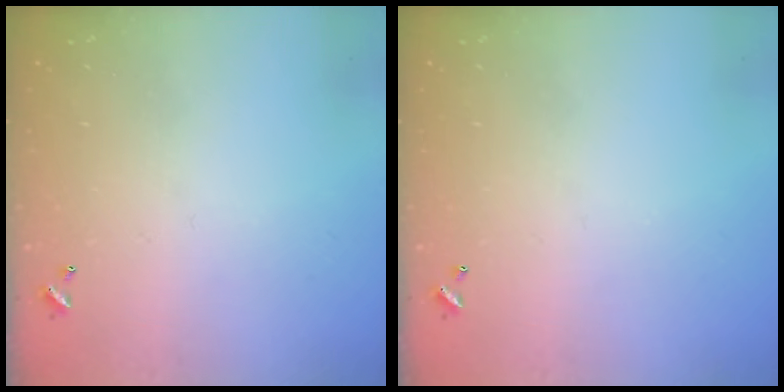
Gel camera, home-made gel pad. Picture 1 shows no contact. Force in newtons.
{"total": 0.0}